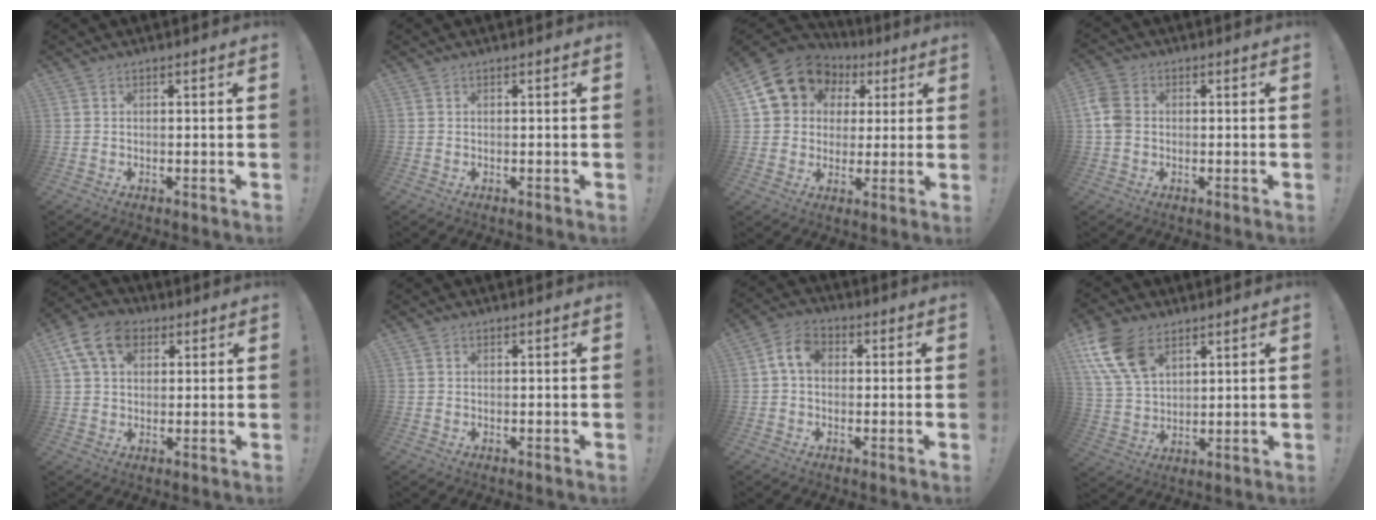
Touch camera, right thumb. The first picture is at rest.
{"total": 0.0}
{"total": 15.2, "force": [6.4, 12.4, 5.9], "torque": [-0.084, -0.028, 0.136]}
{"total": 7.1, "force": [0.1, 5.6, 4.3], "torque": [-0.102, 0.009, 0.004]}
{"total": 12.5, "force": [5.1, 8.7, 7.4], "torque": [-0.128, -0.008, 0.098]}
{"total": 0.5, "force": [0.3, 0.5, 0.0], "torque": [0.007, -0.002, 0.004]}
{"total": 7.8, "force": [1.2, 5.6, 5.3], "torque": [-0.100, 0.013, 0.028]}
{"total": 14.9, "force": [8.1, 9.0, 8.7], "torque": [-0.178, -0.029, 0.157]}